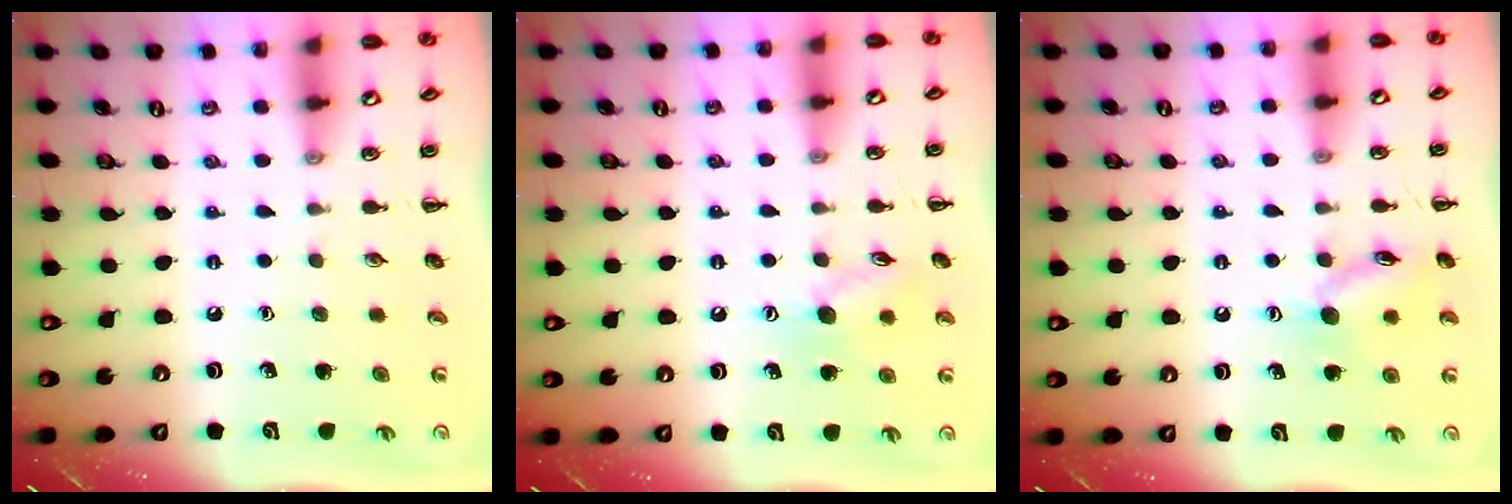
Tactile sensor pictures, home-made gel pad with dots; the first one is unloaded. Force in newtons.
{"total": 9.1, "press": 9.0, "slide": 1.1}
{"total": 11.2, "press": 11.1, "slide": 0.7}